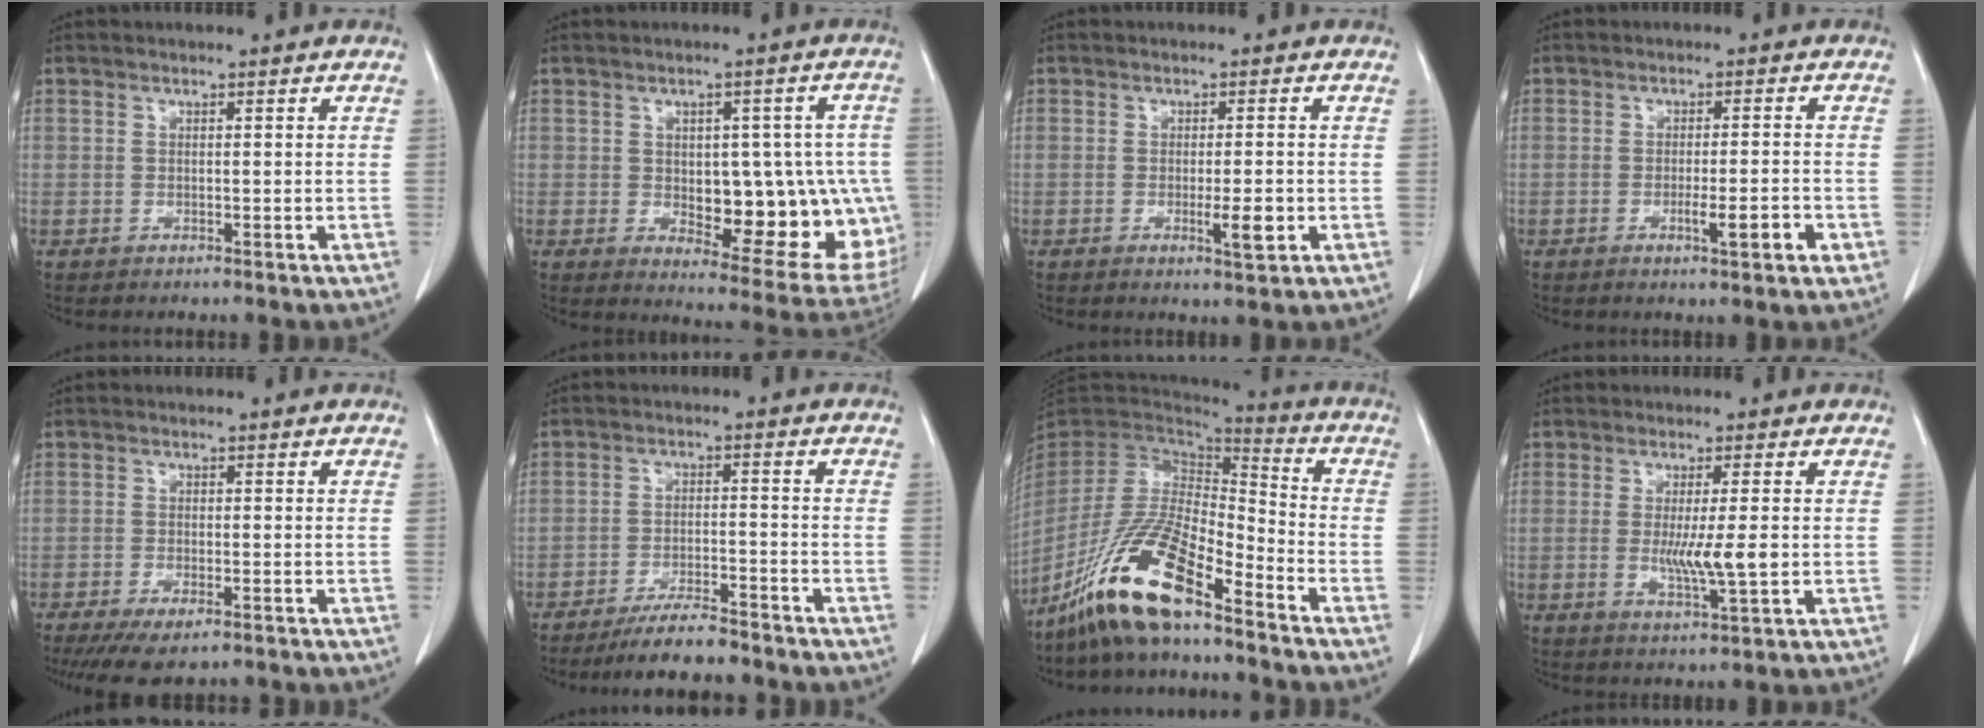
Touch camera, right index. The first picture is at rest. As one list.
[{"total": 17.8, "force": [-2.0, 7.6, 15.9], "torque": [-0.138, 0.017, 0.003]}, {"total": 3.6, "force": [-1.0, 0.5, 3.4], "torque": [-0.051, -0.004, -0.013]}, {"total": 4.6, "force": [-1.8, 0.6, 4.2], "torque": [-0.061, -0.002, -0.024]}, {"total": 6.8, "force": [-5.1, 2.0, 4.1], "torque": [-0.064, -0.013, -0.083]}, {"total": 7.5, "force": [-6.8, 1.0, 3.0], "torque": [-0.049, -0.013, -0.117]}, {"total": 15.7, "force": [-10.6, 3.0, 11.2], "torque": [-0.222, -0.010, -0.201]}, {"total": 5.8, "force": [-0.5, 0.1, 5.7], "torque": [-0.102, -0.013, -0.008]}]